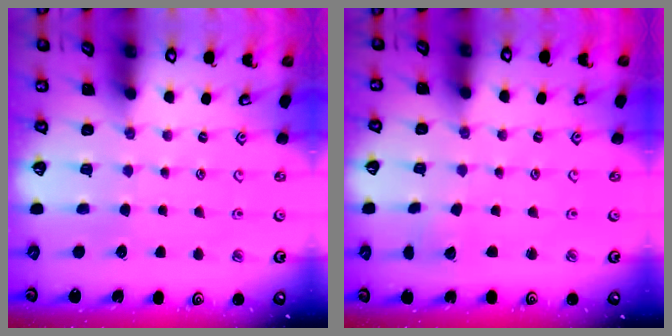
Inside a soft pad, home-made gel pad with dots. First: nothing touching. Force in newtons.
{"total": 1.9, "press": 1.9, "slide": 0.1}